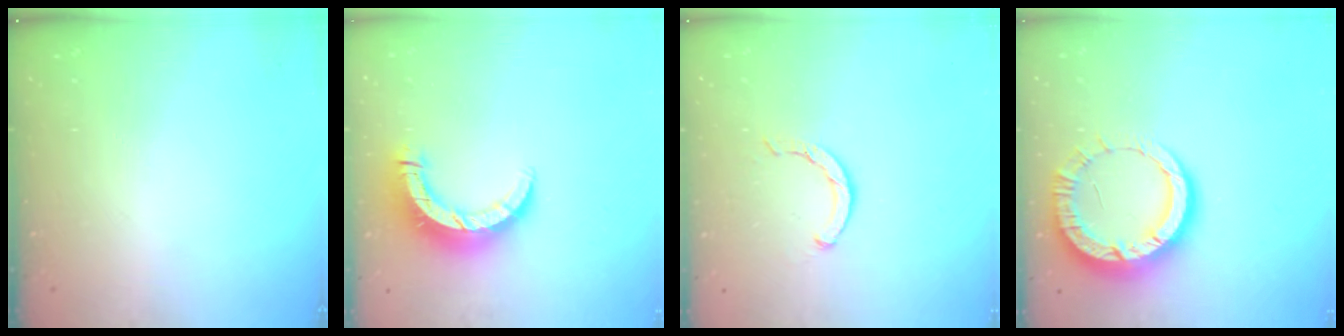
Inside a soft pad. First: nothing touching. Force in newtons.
{"total": 10.6, "press": 10.5, "slide": 1.2}
{"total": 3.3, "press": 3.3, "slide": 0.3}
{"total": 14.0, "press": 13.9, "slide": 1.4}